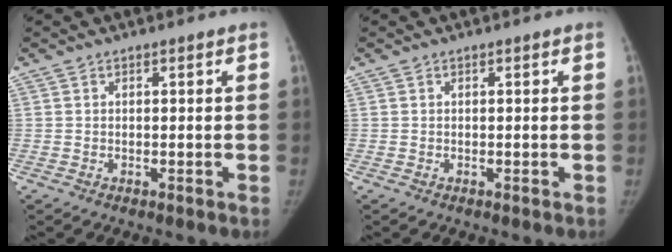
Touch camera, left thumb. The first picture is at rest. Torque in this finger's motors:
{"motor_torque": [0.06, -0.03, 0.22, -0.17, 0.01]}